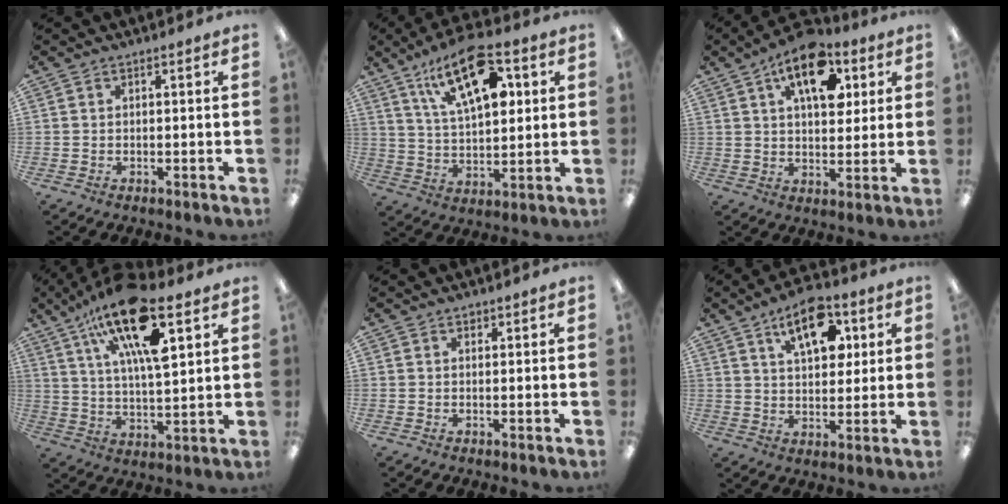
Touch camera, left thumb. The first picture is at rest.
{"total": 18.5, "force": [9.4, 8.5, 13.5], "torque": [-0.217, -0.031, 0.158]}
{"total": 15.1, "force": [7.2, 8.1, 10.6], "torque": [-0.148, -0.019, 0.121]}
{"total": 19.1, "force": [11.0, 6.4, 14.3], "torque": [-0.249, -0.044, 0.181]}
{"total": 0.8, "force": [0.5, 0.5, 0.2], "torque": [0.003, -0.002, 0.008]}
{"total": 12.9, "force": [6.4, 6.8, 8.9], "torque": [-0.127, -0.017, 0.108]}